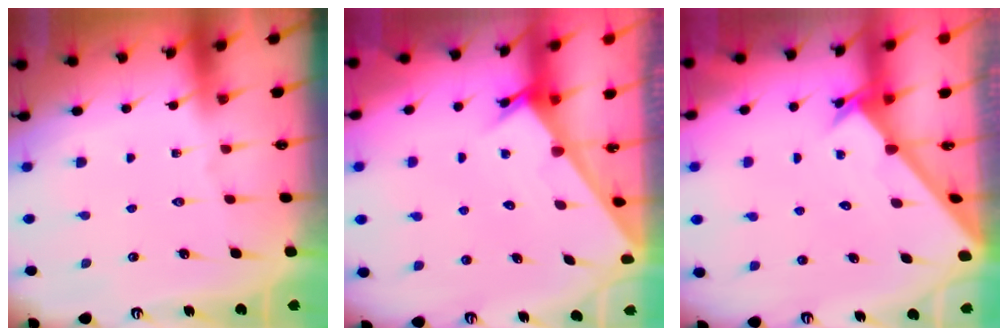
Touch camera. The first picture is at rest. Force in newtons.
{"total": 2.4, "press": 2.4, "slide": 0.1}
{"total": 2.6, "press": 2.6, "slide": 0.2}